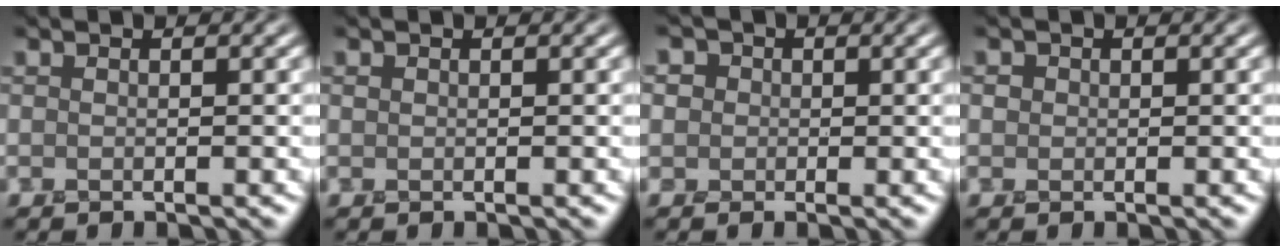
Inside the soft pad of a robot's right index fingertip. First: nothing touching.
{"total": 0.0}
{"total": 2.8, "force": [0.6, 2.5, 1.0], "torque": [-0.010, 0.011, -0.003]}
{"total": 0.6, "force": [0.0, 0.6, 0.1], "torque": [0.003, -0.003, -0.002]}